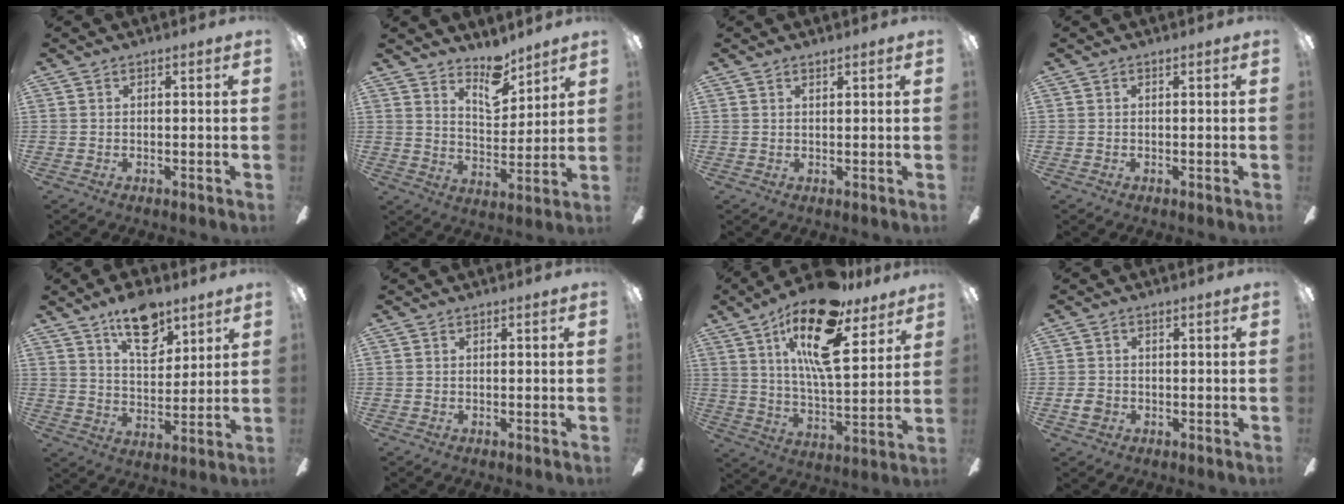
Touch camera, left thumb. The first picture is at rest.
{"total": 9.5, "force": [7.6, 3.9, 4.1], "torque": [-0.056, -0.047, 0.134]}
{"total": 0.9, "force": [0.8, 0.2, 0.3], "torque": [-0.006, 0.000, 0.015]}
{"total": 0.0}
{"total": 13.9, "force": [8.9, 6.9, 8.1], "torque": [-0.112, -0.040, 0.153]}
{"total": 0.0}
{"total": 21.1, "force": [12.2, 7.6, 15.4], "torque": [-0.264, -0.055, 0.203]}
{"total": 2.7, "force": [-0.9, 2.2, 1.3], "torque": [-0.028, 0.004, -0.018]}